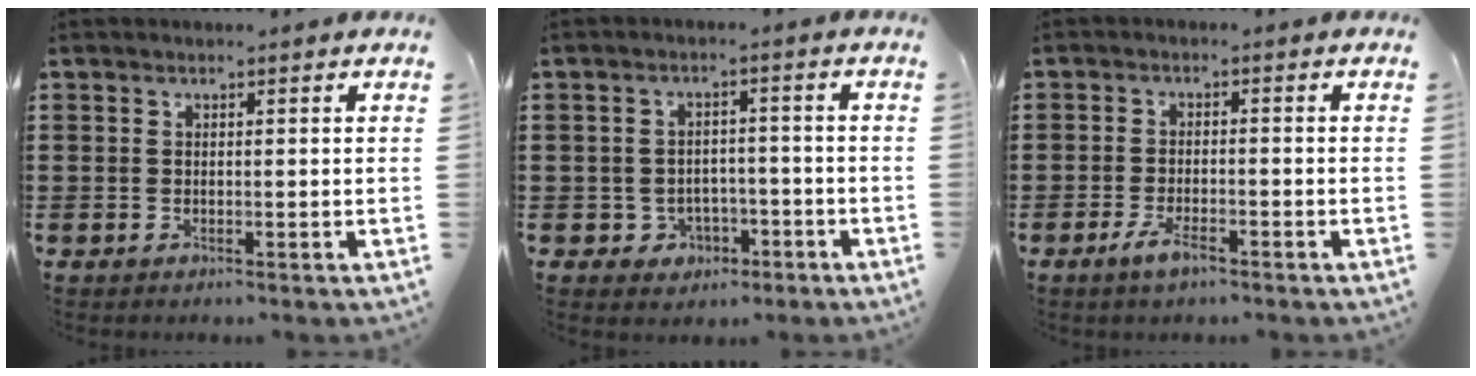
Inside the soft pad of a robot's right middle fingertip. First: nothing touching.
{"total": 2.9, "force": [-1.9, 2.1, 0.7], "torque": [-0.021, 0.006, -0.043]}
{"total": 3.3, "force": [-2.0, 0.9, 2.5], "torque": [-0.055, -0.001, -0.040]}